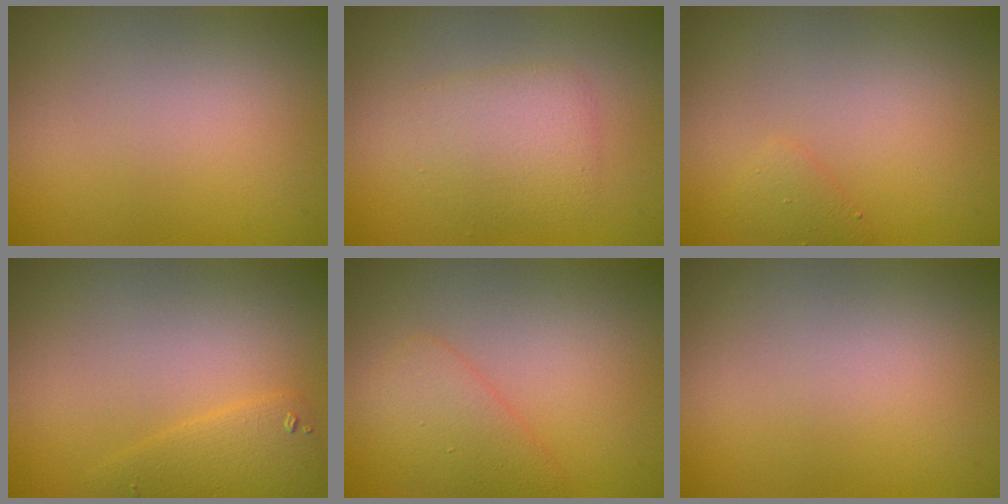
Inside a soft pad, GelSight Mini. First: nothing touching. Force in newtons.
{"total": 3.1, "press": 3.1, "slide": 0.2}
{"total": 1.1, "press": 1.1, "slide": 0.0}
{"total": 2.1, "press": 2.1, "slide": 0.2}
{"total": 2.8, "press": 2.8, "slide": 0.1}
{"total": 0.0}